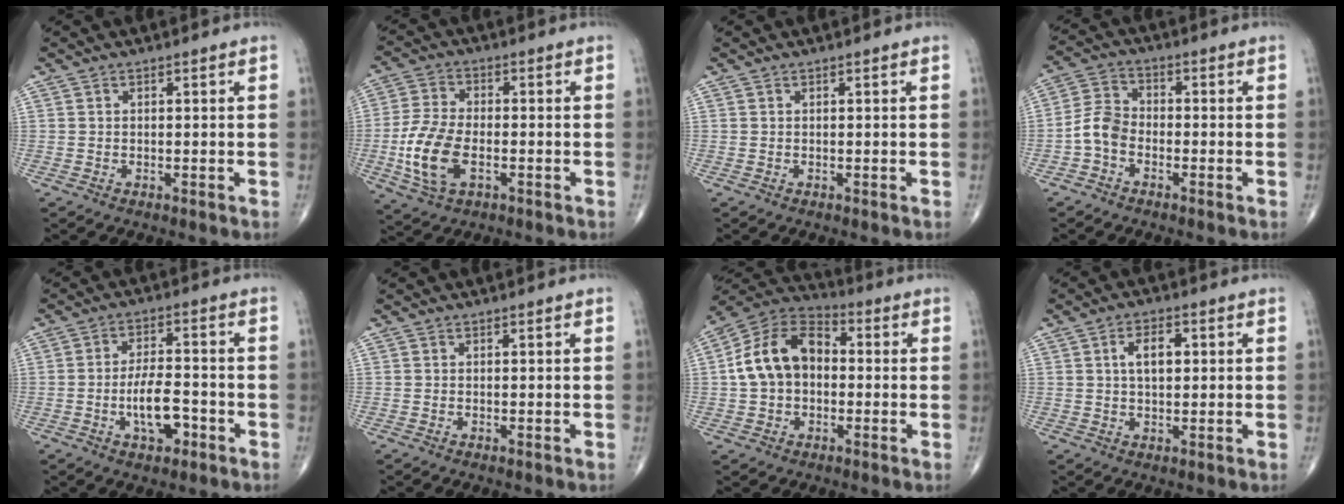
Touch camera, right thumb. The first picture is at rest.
{"total": 11.2, "force": [-2.9, 6.0, 9.0], "torque": [-0.194, 0.007, -0.054]}
{"total": 0.0}
{"total": 5.8, "force": [-2.3, 4.0, 3.5], "torque": [-0.061, 0.023, -0.057]}
{"total": 8.0, "force": [-2.8, 3.6, 6.5], "torque": [-0.107, 0.022, -0.049]}
{"total": 0.0}
{"total": 13.7, "force": [0.2, 9.8, 9.6], "torque": [-0.158, 0.037, -0.010]}
{"total": 5.3, "force": [1.1, 3.0, 4.3], "torque": [-0.066, 0.005, 0.015]}